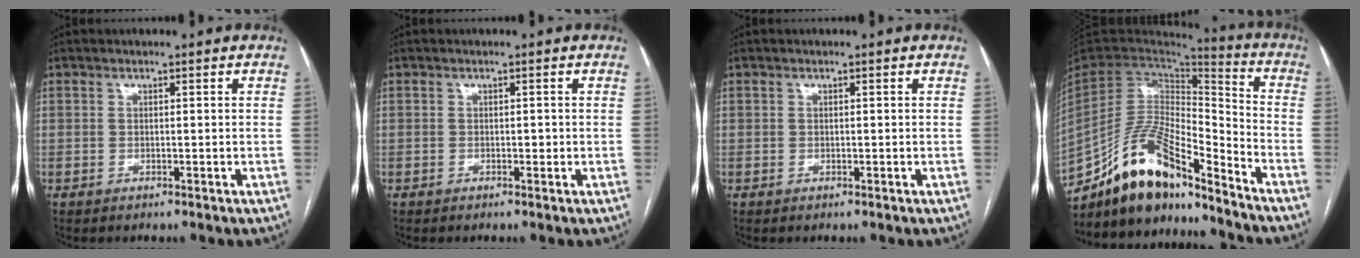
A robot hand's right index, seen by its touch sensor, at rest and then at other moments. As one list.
[{"total": 0.7, "force": [-0.1, 0.5, 0.5], "torque": [-0.006, 0.001, -0.003]}, {"total": 0.0}, {"total": 16.1, "force": [-13.5, 3.5, 8.0], "torque": [-0.141, 0.037, -0.246]}]